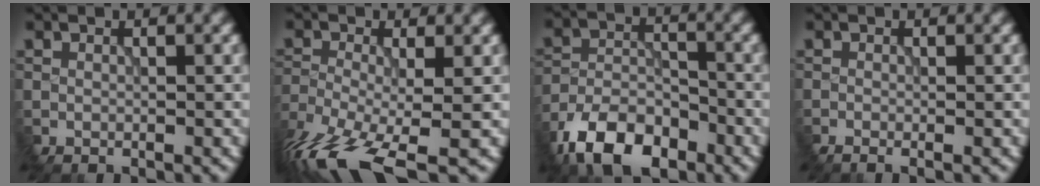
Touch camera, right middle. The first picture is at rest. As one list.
[{"total": 9.2, "force": [-6.4, 2.7, 6.1], "torque": [-0.123, -0.022, -0.121]}, {"total": 7.7, "force": [-5.8, 3.6, 3.7], "torque": [-0.058, -0.007, -0.114]}, {"total": 0.7, "force": [-0.5, -0.3, 0.4], "torque": [0.000, -0.002, -0.013]}]